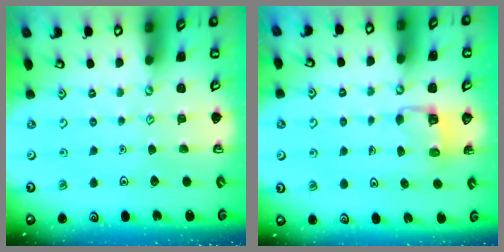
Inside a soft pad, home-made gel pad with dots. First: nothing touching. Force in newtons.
{"total": 2.8, "press": 2.8, "slide": 0.2}